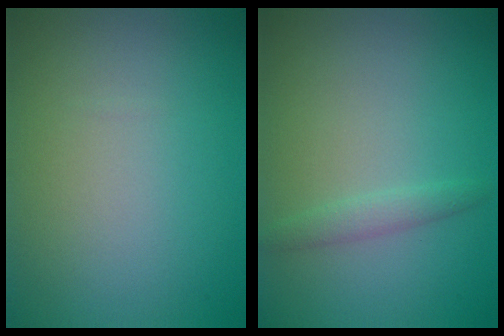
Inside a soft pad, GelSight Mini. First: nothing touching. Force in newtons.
{"total": 1.2, "press": 1.2, "slide": 0.1}